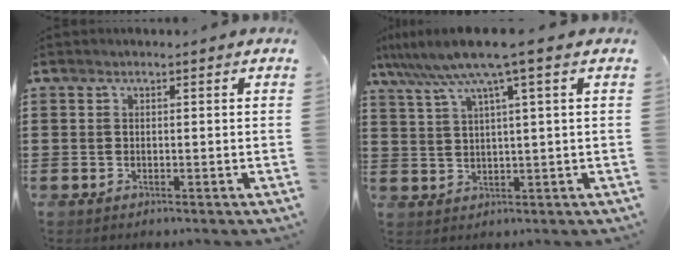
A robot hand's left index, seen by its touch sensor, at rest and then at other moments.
{"total": 7.5, "force": [4.3, 0.0, 6.2], "torque": [-0.141, -0.016, 0.068]}